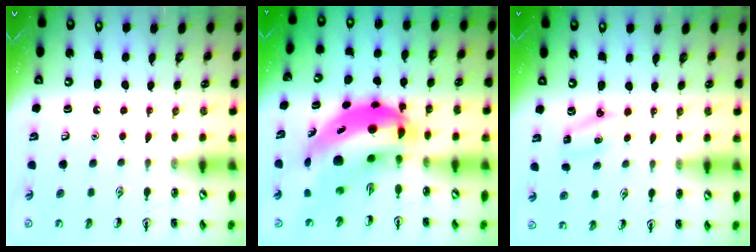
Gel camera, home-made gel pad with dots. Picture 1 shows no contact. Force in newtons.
{"total": 14.6, "press": 14.1, "slide": 4.1}
{"total": 2.6, "press": 2.4, "slide": 0.8}